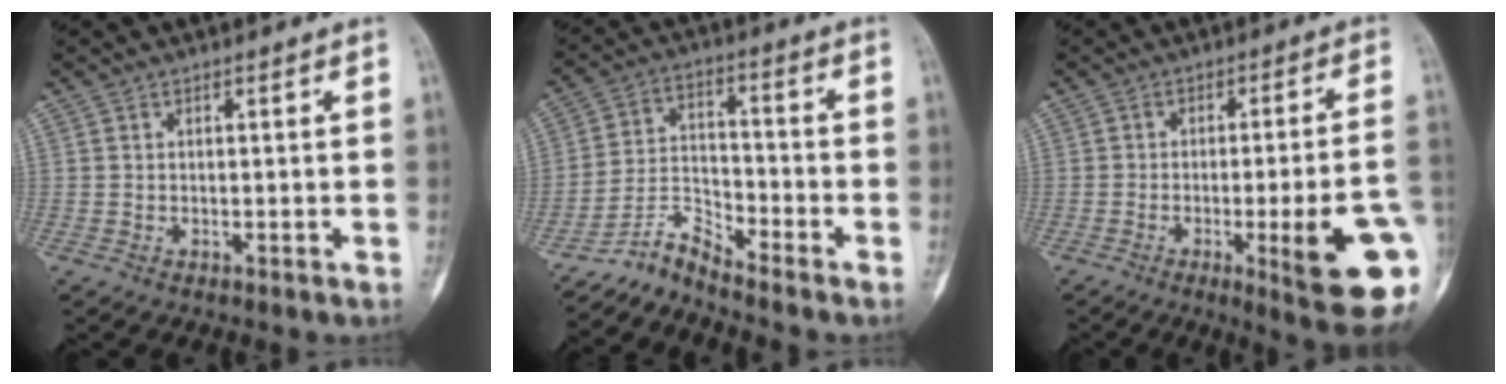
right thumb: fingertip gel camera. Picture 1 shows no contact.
{"total": 5.6, "force": [-5.6, 0.0, 0.3], "torque": [-0.006, 0.056, -0.111]}
{"total": 16.9, "force": [-4.7, 2.8, 16.0], "torque": [-0.162, 0.009, -0.050]}